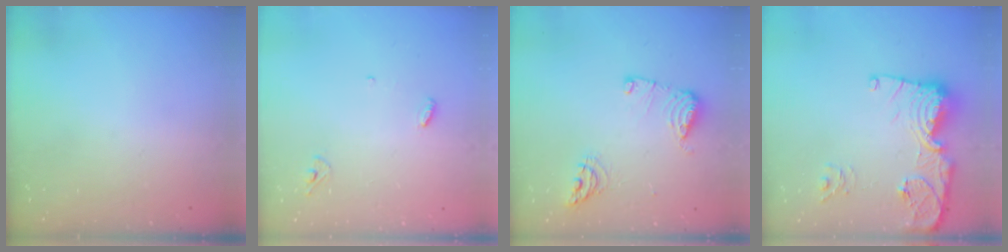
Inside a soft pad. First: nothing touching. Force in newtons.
{"total": 3.7, "press": 3.6, "slide": 0.3}
{"total": 10.2, "press": 10.1, "slide": 1.2}
{"total": 17.1, "press": 17.0, "slide": 1.9}